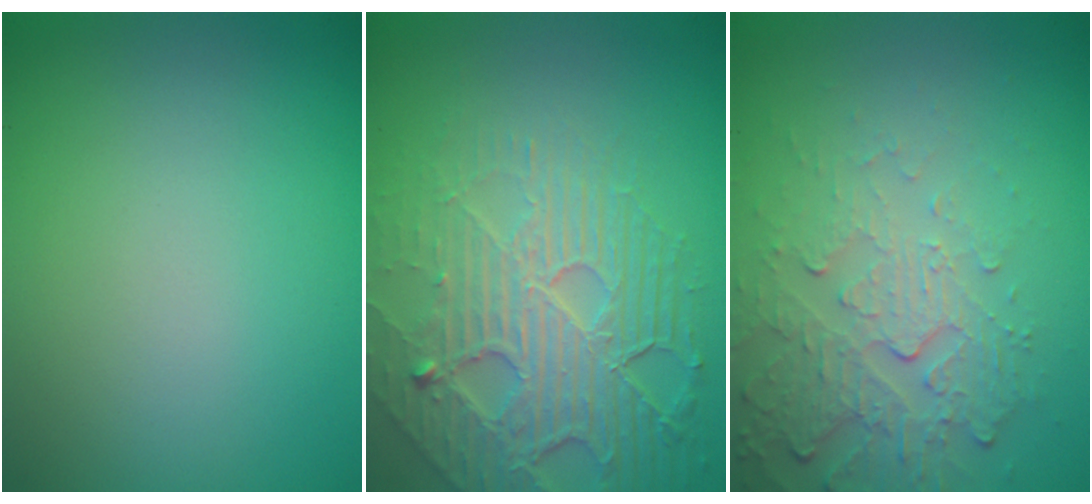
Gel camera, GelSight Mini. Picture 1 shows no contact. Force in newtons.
{"total": 8.0, "press": 5.6, "slide": 5.7}
{"total": 5.2, "press": 3.5, "slide": 3.9}